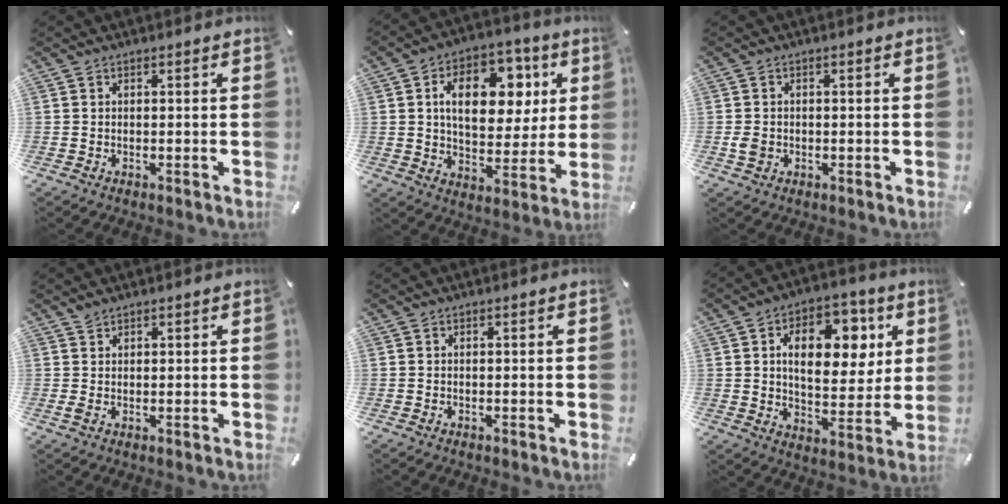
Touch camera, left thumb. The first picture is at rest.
{"total": 16.4, "force": [4.9, 10.9, 11.3], "torque": [-0.166, -0.004, 0.086]}
{"total": 2.4, "force": [-0.5, 2.0, 1.2], "torque": [-0.022, 0.004, -0.008]}
{"total": 0.9, "force": [0.7, 0.3, 0.4], "torque": [-0.011, 0.000, 0.013]}
{"total": 0.0}
{"total": 15.2, "force": [4.8, 9.9, 10.4], "torque": [-0.141, -0.009, 0.081]}